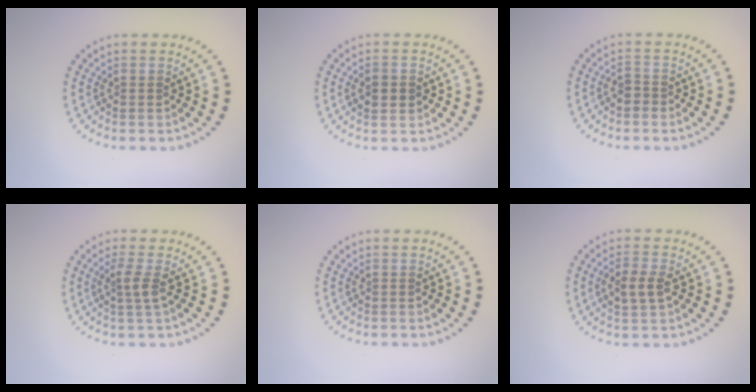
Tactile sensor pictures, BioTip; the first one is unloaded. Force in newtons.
{"total": 1.8, "press": 1.8, "slide": 0.3}
{"total": 0.9, "press": 0.7, "slide": 0.6}
{"total": 1.8, "press": 1.3, "slide": 1.2}
{"total": 0.0}
{"total": 2.4, "press": 2.3, "slide": 0.6}